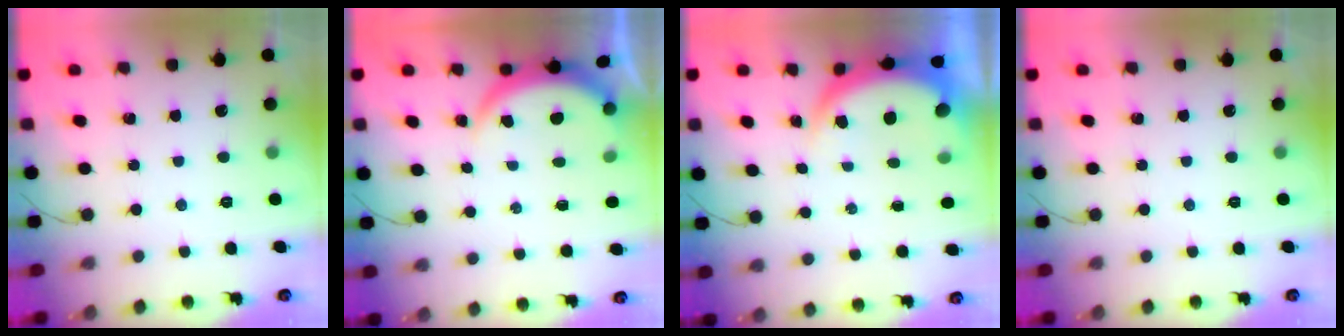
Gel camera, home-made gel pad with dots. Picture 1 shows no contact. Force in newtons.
{"total": 4.0, "press": 4.0, "slide": 0.3}
{"total": 5.6, "press": 5.6, "slide": 1.0}
{"total": 0.0}